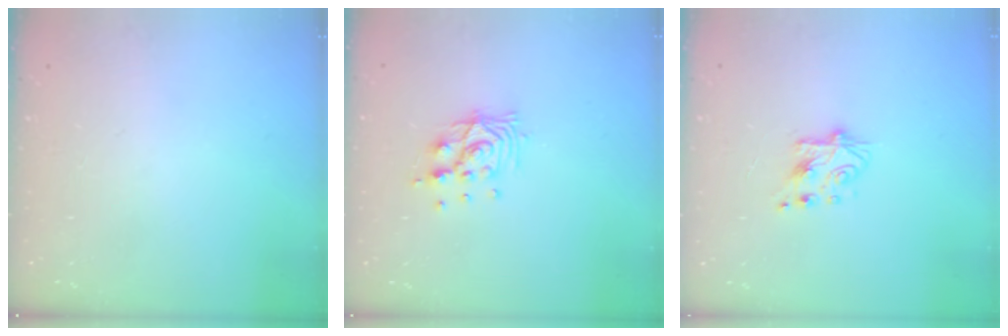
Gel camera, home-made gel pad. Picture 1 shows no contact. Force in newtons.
{"total": 10.3, "press": 10.3, "slide": 0.9}
{"total": 6.4, "press": 6.4, "slide": 0.5}